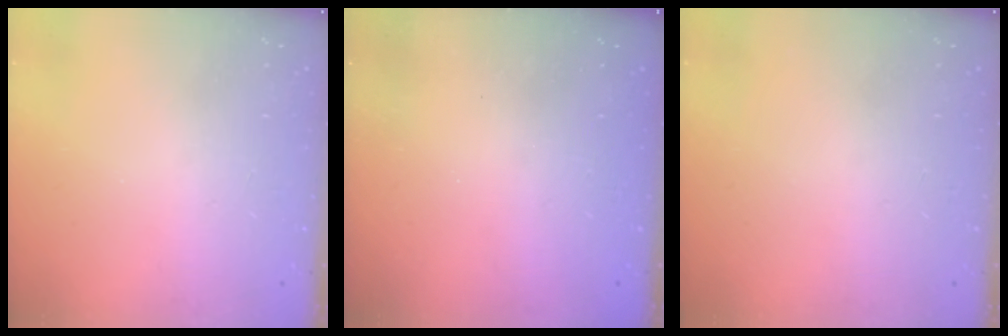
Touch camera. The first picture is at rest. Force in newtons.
{"total": 2.4, "press": 2.3, "slide": 0.8}
{"total": 0.0}